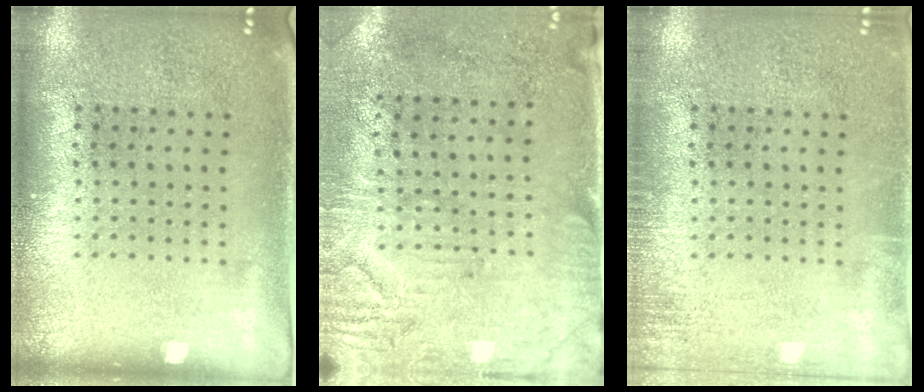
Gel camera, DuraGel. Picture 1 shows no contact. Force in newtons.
{"total": 3.0, "press": 2.5, "slide": 1.7}
{"total": 1.4, "press": 1.4, "slide": 0.2}